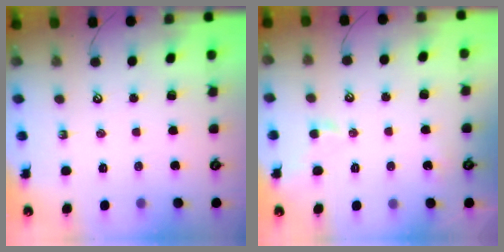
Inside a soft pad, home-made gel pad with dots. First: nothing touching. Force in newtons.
{"total": 0.5, "press": 0.2, "slide": 0.5}